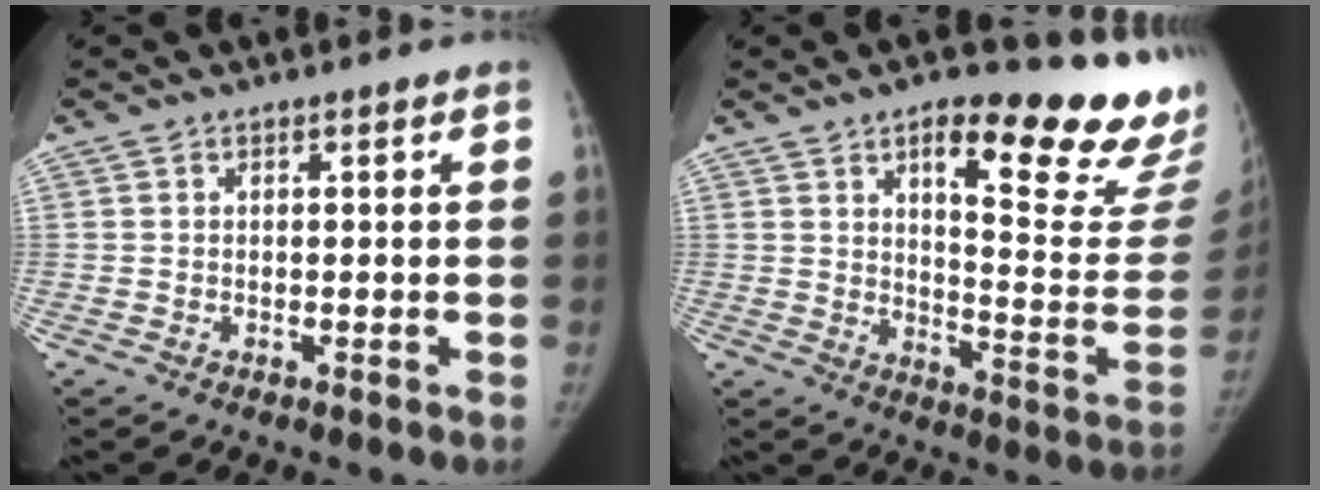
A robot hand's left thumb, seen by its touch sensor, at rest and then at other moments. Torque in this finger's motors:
{"motor_torque": [0.13, 0.11, 0.46, -0.42, 0.04]}